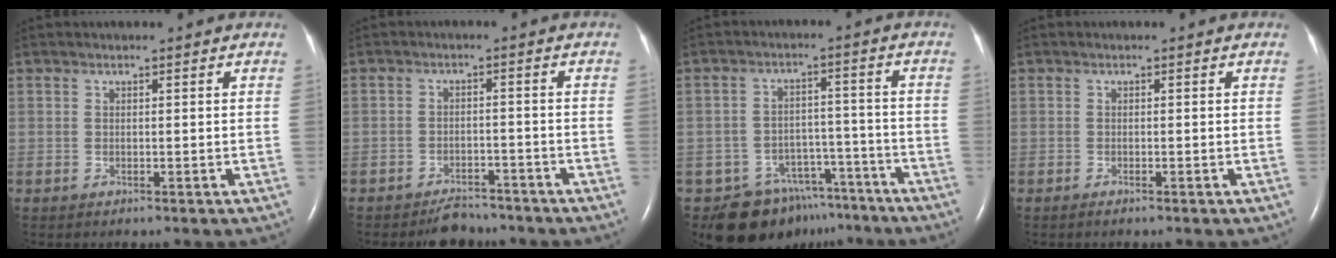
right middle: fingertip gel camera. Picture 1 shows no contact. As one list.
[{"total": 4.6, "force": [-4.2, 1.8, 0.9], "torque": [-0.017, -0.002, -0.065]}, {"total": 11.3, "force": [-8.8, 7.0, 1.5], "torque": [-0.018, 0.037, -0.117]}, {"total": 0.5, "force": [-0.5, 0.0, 0.3], "torque": [-0.010, -0.002, -0.008]}]